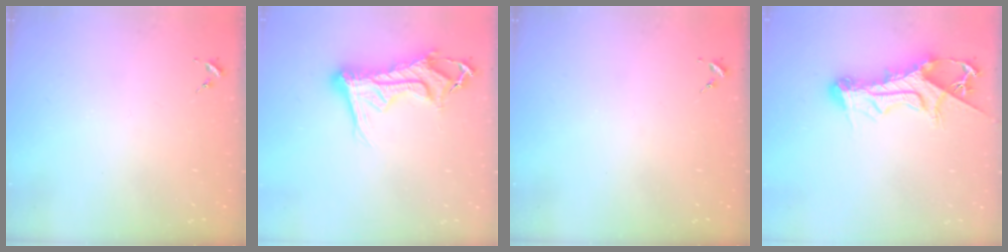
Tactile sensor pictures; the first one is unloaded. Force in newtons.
{"total": 14.5, "press": 14.4, "slide": 1.6}
{"total": 0.0}
{"total": 14.1, "press": 14.0, "slide": 1.6}